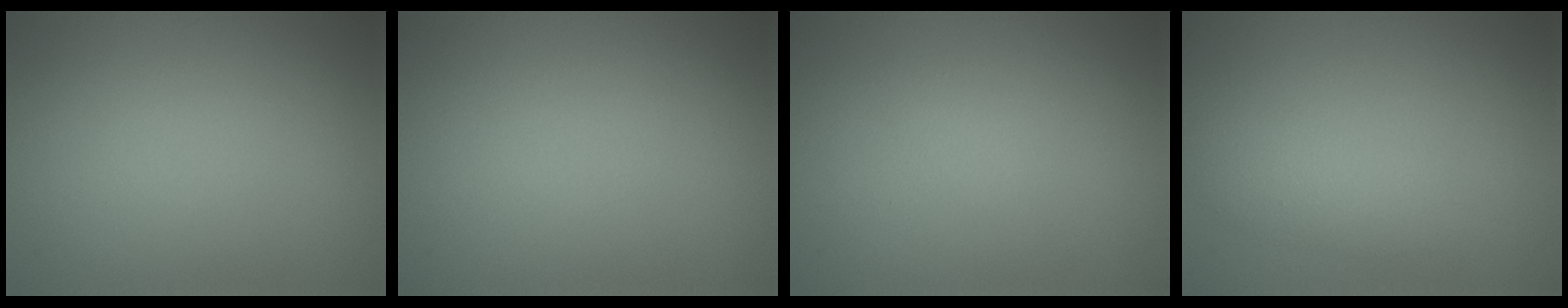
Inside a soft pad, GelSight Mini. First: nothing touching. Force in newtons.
{"total": 0.0}
{"total": 0.5, "press": 0.5, "slide": 0.0}
{"total": 2.4, "press": 2.4, "slide": 0.1}